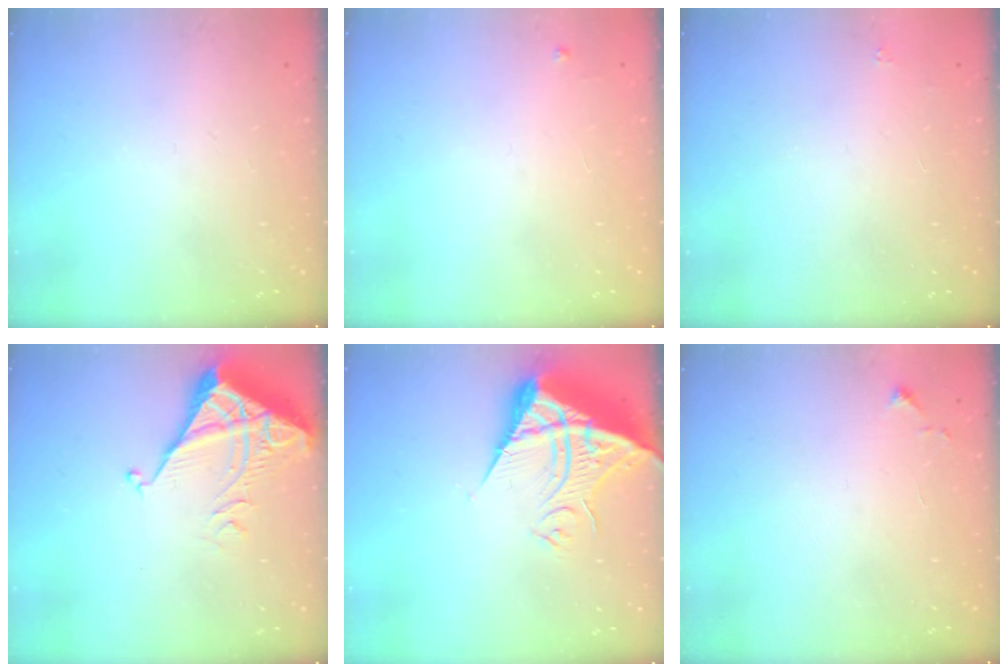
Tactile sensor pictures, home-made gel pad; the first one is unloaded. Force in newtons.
{"total": 2.4, "press": 2.4, "slide": 0.4}
{"total": 1.6, "press": 1.5, "slide": 0.2}
{"total": 5.4, "press": 5.4, "slide": 0.7}
{"total": 13.2, "press": 13.1, "slide": 1.2}
{"total": 3.2, "press": 3.2, "slide": 0.6}